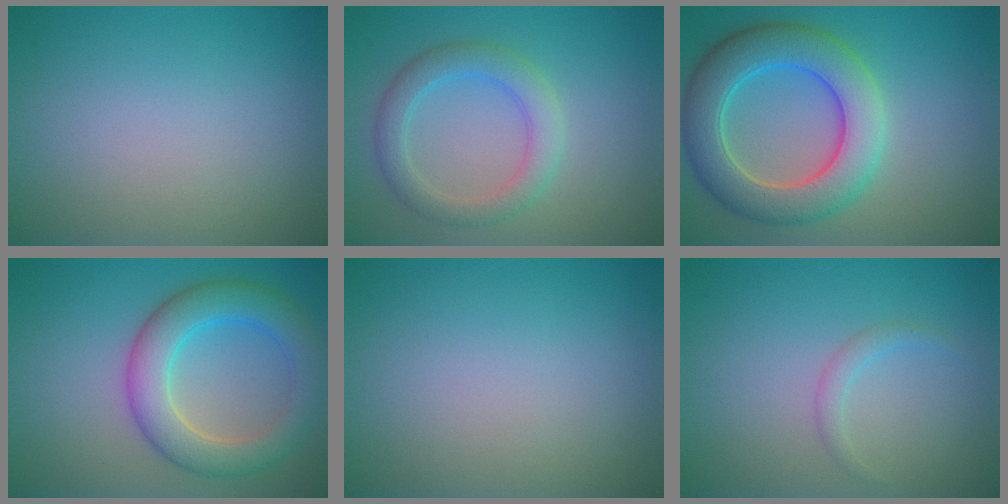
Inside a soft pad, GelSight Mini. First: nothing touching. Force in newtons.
{"total": 3.5, "press": 3.5, "slide": 0.2}
{"total": 8.0, "press": 7.9, "slide": 0.7}
{"total": 6.2, "press": 6.2, "slide": 0.2}
{"total": 0.0}
{"total": 1.1, "press": 1.1, "slide": 0.1}